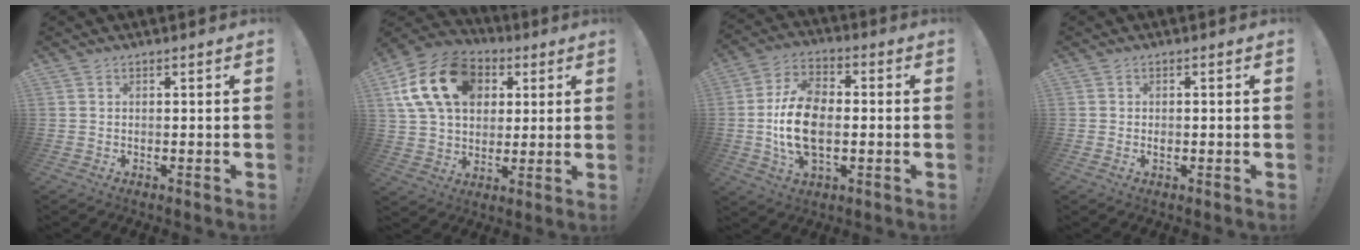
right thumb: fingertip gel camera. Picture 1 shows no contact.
{"total": 20.3, "force": [6.6, 14.7, 12.4], "torque": [-0.202, -0.011, 0.122]}
{"total": 15.0, "force": [-1.3, 9.4, 11.6], "torque": [-0.219, 0.003, -0.026]}
{"total": 0.7, "force": [0.0, 0.6, 0.4], "torque": [0.001, -0.001, -0.002]}